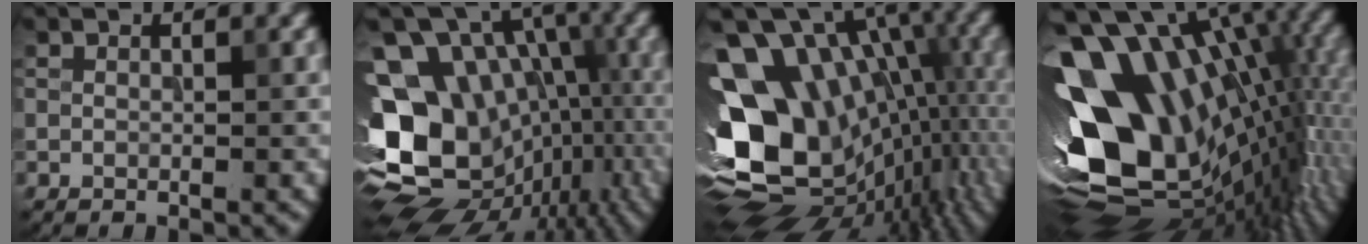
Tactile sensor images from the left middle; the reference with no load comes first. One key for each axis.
{"total": 16.1, "fx": -1.9, "fy": 12.1, "fz": 10.5, "tx": -0.181, "ty": 0.008, "tz": -0.007}
{"total": 17.6, "fx": -0.6, "fy": 11.7, "fz": 13.2, "tx": -0.226, "ty": 0.003, "tz": 0.001}
{"total": 17.7, "fx": 1.4, "fy": 9.7, "fz": 14.7, "tx": -0.264, "ty": 0.008, "tz": 0.018}